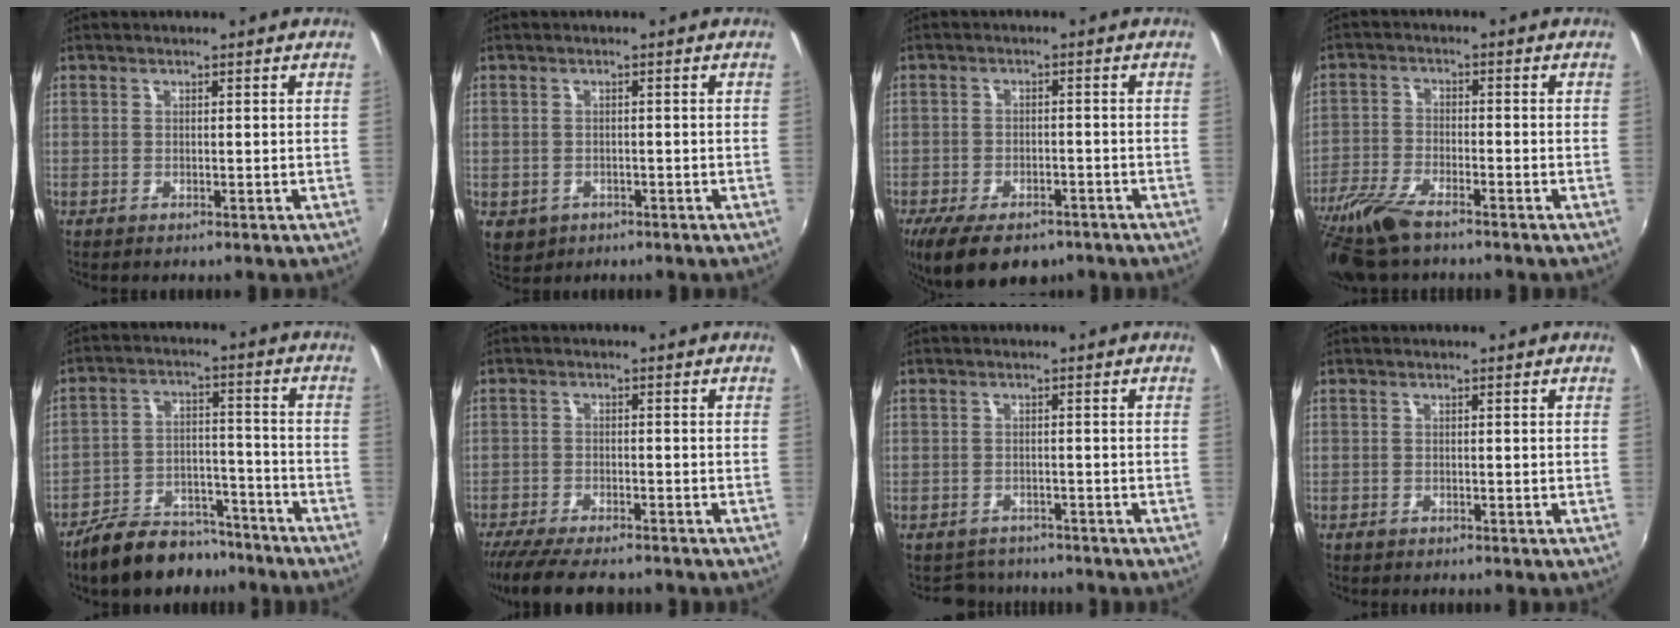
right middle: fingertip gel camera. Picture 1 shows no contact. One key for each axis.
{"total": 4.5, "fx": -1.7, "fy": 3.7, "fz": 2.1, "tx": -0.045, "ty": -0.009, "tz": -0.017}
{"total": 12.3, "fx": -8.5, "fy": 5.7, "fz": 6.8, "tx": -0.148, "ty": -0.027, "tz": -0.134}
{"total": 11.3, "fx": -8.9, "fy": 2.9, "fz": 6.4, "tx": -0.157, "ty": -0.031, "tz": -0.178}
{"total": 13.8, "fx": -11.5, "fy": 6.0, "fz": 4.9, "tx": -0.104, "ty": 0.018, "tz": -0.167}
{"total": 11.6, "fx": -9.8, "fy": 2.6, "fz": 5.7, "tx": -0.127, "ty": -0.032, "tz": -0.162}
{"total": 4.5, "fx": -4.0, "fy": 1.9, "fz": 0.3, "tx": -0.020, "ty": -0.001, "tz": -0.063}
{"total": 0.7, "fx": -0.6, "fy": 0.5, "fz": 0.0, "tx": -0.004, "ty": -0.002, "tz": -0.011}